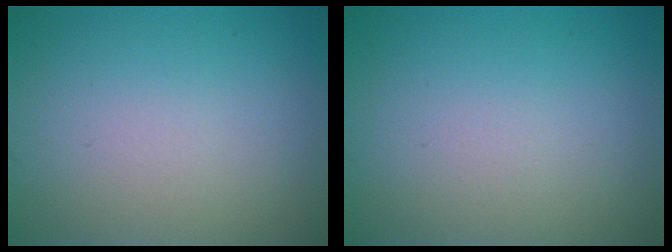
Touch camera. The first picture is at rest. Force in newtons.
{"total": 0.0}